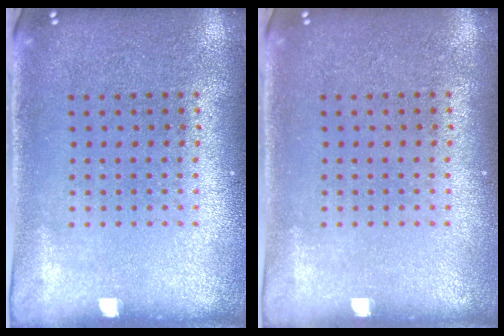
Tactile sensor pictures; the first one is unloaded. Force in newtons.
{"total": 0.0}